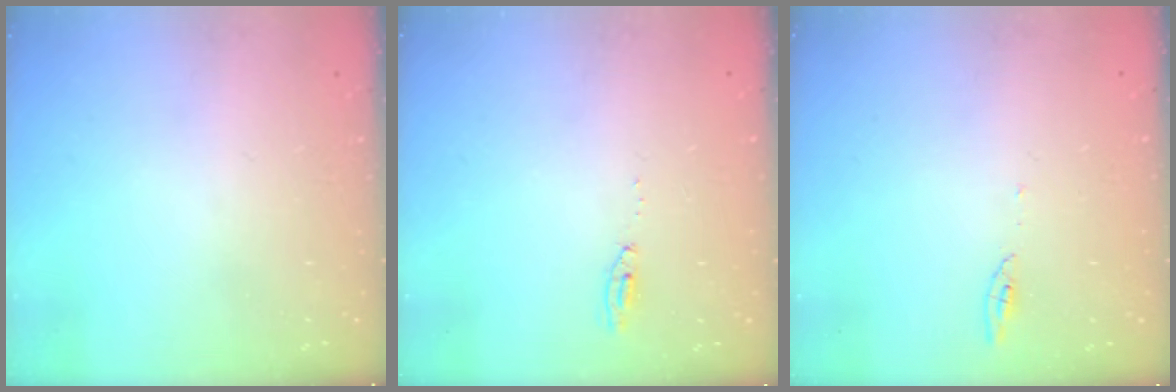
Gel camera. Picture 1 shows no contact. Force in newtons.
{"total": 4.1, "press": 4.1, "slide": 0.4}
{"total": 3.8, "press": 3.7, "slide": 0.4}